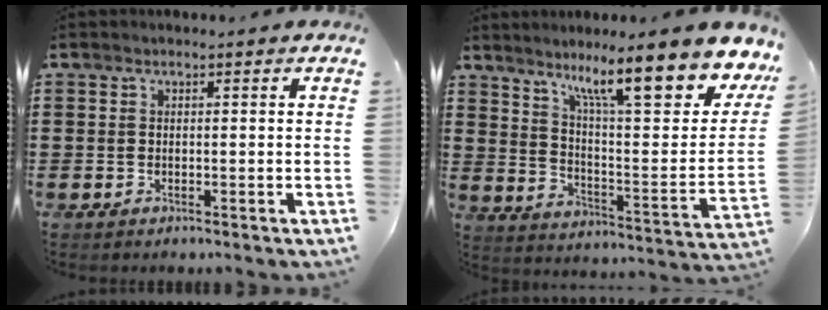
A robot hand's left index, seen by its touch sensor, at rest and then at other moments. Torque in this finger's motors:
{"motor_torque": [1.94, -0.20, 1.05, 0.21]}